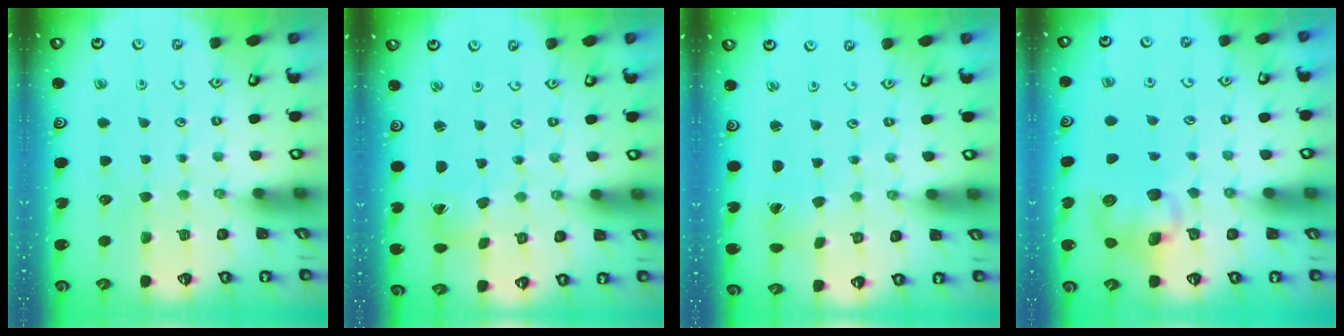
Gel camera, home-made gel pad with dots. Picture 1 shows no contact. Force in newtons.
{"total": 1.0, "press": 1.0, "slide": 0.1}
{"total": 1.4, "press": 1.4, "slide": 0.3}
{"total": 10.3, "press": 10.2, "slide": 1.1}